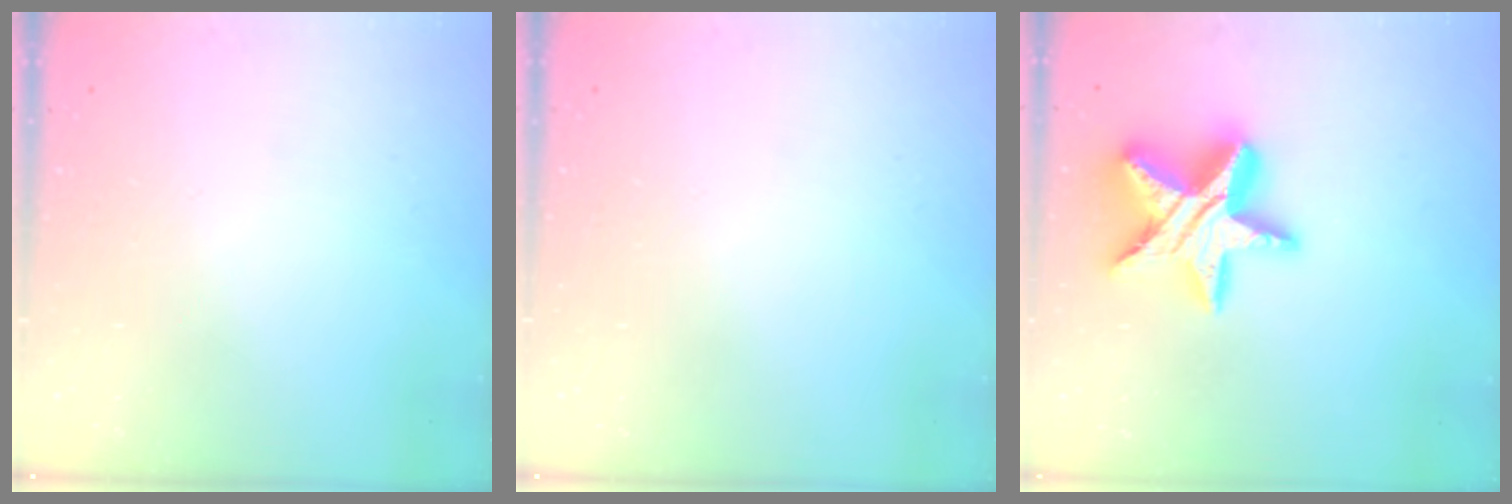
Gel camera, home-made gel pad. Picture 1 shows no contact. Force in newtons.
{"total": 0.0}
{"total": 19.6, "press": 19.6, "slide": 1.3}